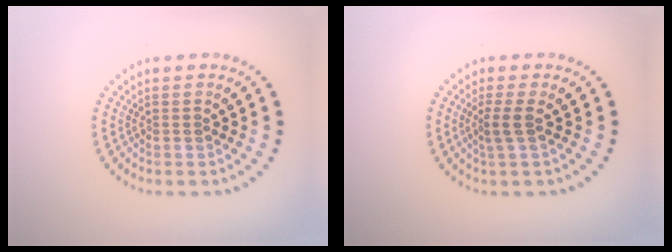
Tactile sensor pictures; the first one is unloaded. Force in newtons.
{"total": 1.7, "press": 1.3, "slide": 1.1}